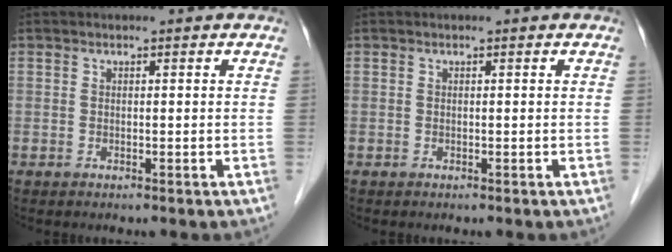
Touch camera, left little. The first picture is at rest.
{"total": 0.0}